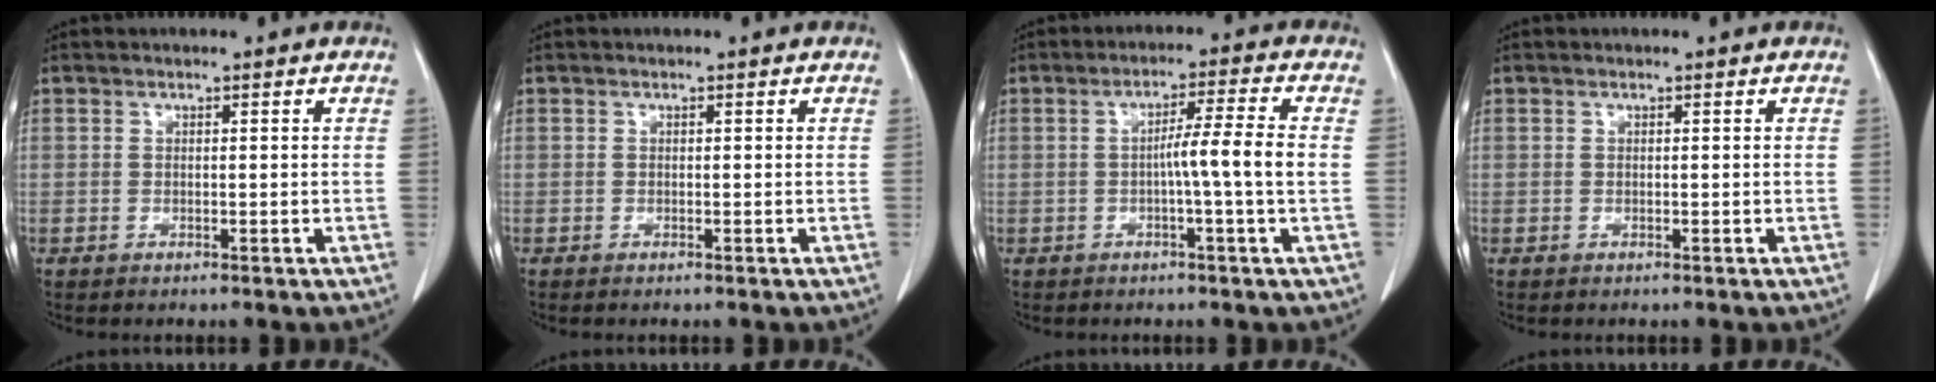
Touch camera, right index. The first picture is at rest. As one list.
[{"total": 0.0}, {"total": 6.1, "force": [-0.7, -1.2, 6.0], "torque": [-0.095, 0.008, -0.012]}, {"total": 0.0}]